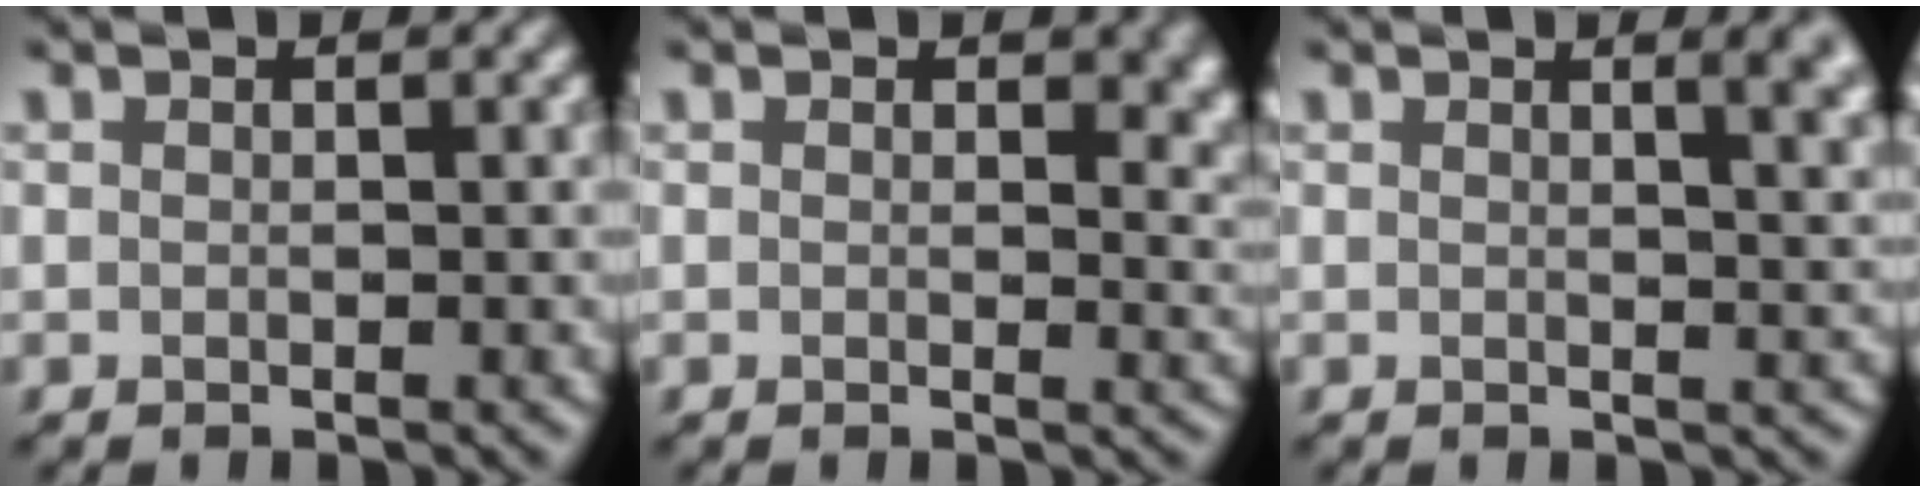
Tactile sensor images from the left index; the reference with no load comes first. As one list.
[{"total": 3.0, "force": [0.8, 1.8, 2.2], "torque": [-0.019, -0.009, 0.008]}, {"total": 4.3, "force": [1.9, 1.8, 3.4], "torque": [-0.015, 0.010, 0.018]}]